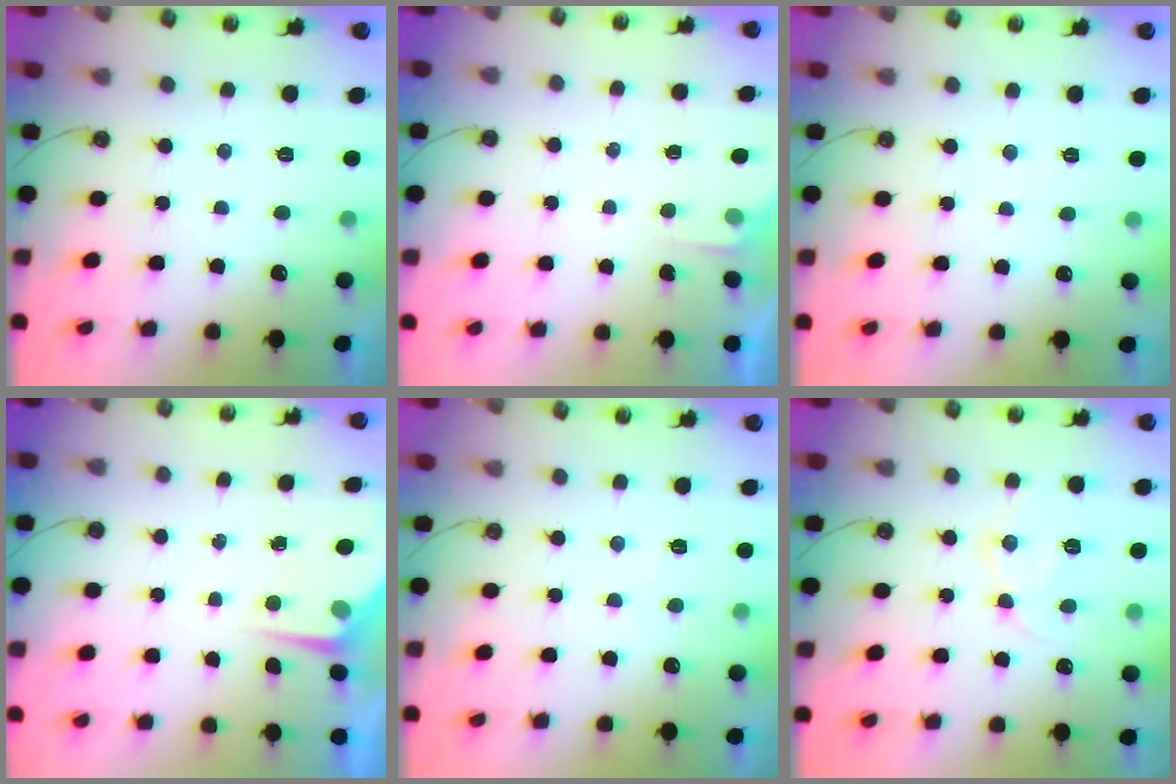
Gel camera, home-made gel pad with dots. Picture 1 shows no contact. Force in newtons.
{"total": 2.7, "press": 2.7, "slide": 0.4}
{"total": 1.7, "press": 1.6, "slide": 0.3}
{"total": 4.6, "press": 4.6, "slide": 0.3}
{"total": 2.4, "press": 2.4, "slide": 0.4}
{"total": 12.2, "press": 12.2, "slide": 0.9}